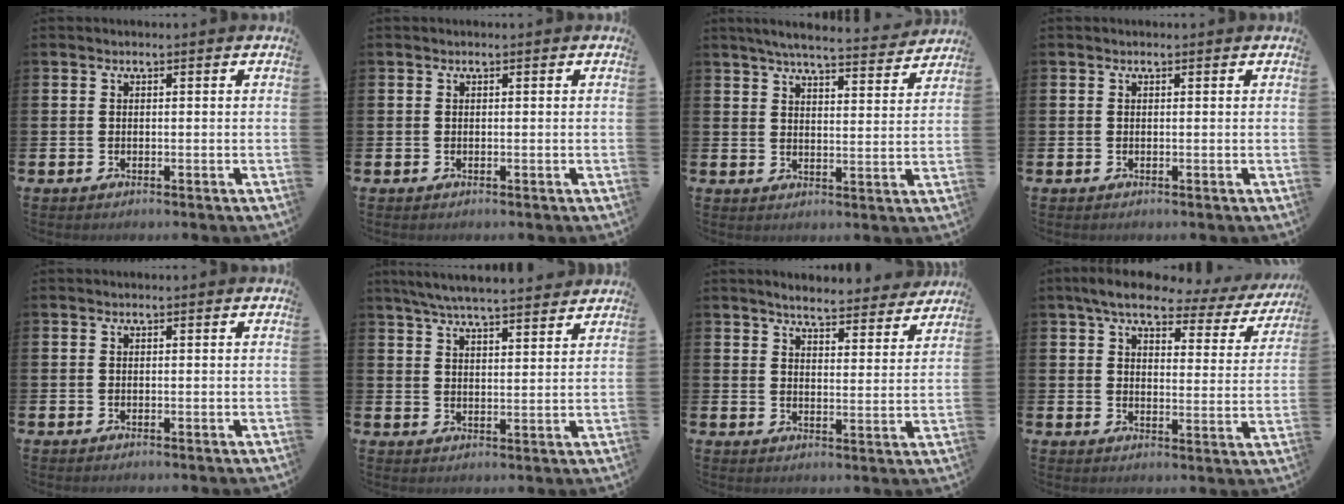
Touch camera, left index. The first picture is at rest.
{"total": 0.0}
{"total": 5.9, "force": [5.7, 0.2, 1.6], "torque": [-0.039, -0.040, 0.097]}
{"total": 0.0}
{"total": 0.0}
{"total": 6.1, "force": [5.9, 0.4, 1.6], "torque": [-0.048, -0.030, 0.106]}
{"total": 4.9, "force": [4.8, 0.5, 0.8], "torque": [-0.024, -0.036, 0.079]}
{"total": 6.0, "force": [4.9, 2.0, 2.9], "torque": [-0.066, -0.029, 0.076]}